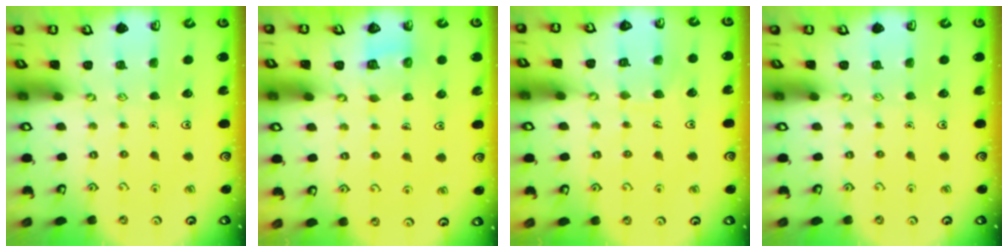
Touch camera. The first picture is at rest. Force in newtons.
{"total": 2.2, "press": 2.2, "slide": 0.1}
{"total": 6.3, "press": 6.3, "slide": 0.4}
{"total": 0.0}